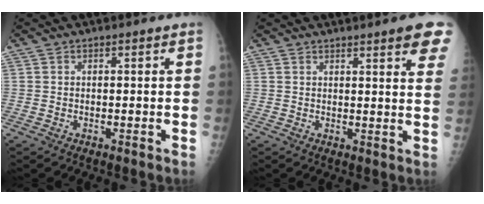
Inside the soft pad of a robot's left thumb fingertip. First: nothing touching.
{"total": 8.4, "force": [5.4, 1.2, 6.3], "torque": [-0.057, -0.017, 0.056]}